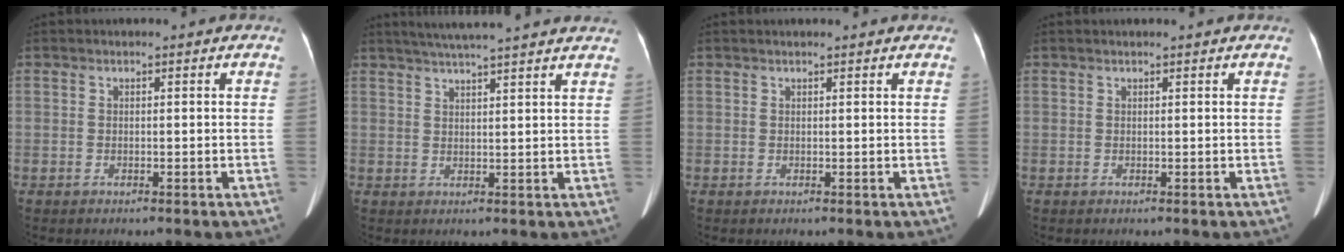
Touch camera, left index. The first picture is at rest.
{"total": 15.1, "force": [13.3, -0.1, 7.2], "torque": [-0.124, 0.026, 0.173]}
{"total": 3.8, "force": [3.5, 0.3, 1.4], "torque": [-0.018, 0.026, 0.037]}
{"total": 1.7, "force": [1.5, 0.1, 0.7], "torque": [-0.009, 0.021, 0.022]}